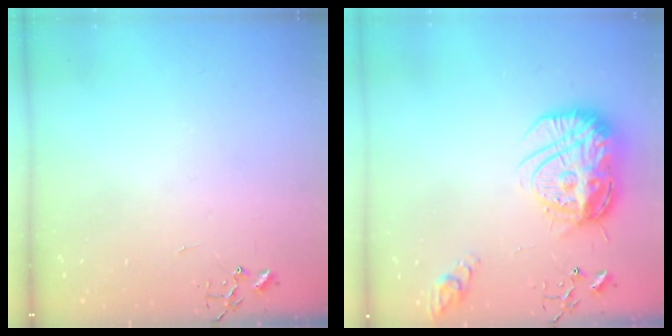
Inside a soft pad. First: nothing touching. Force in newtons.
{"total": 19.4, "press": 19.3, "slide": 1.7}